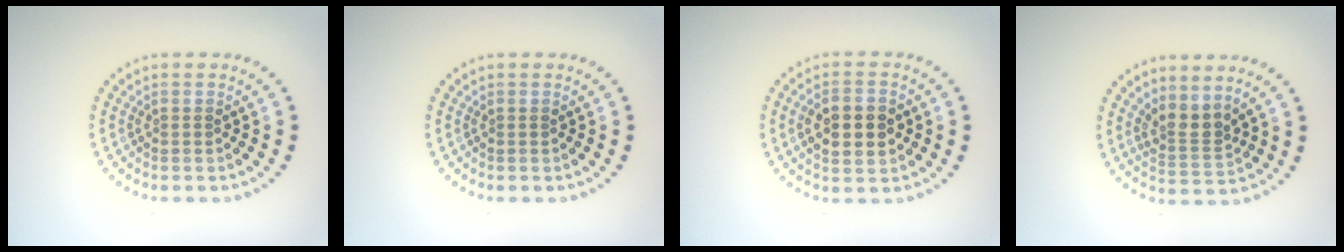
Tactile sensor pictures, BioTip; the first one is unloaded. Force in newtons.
{"total": 0.0}
{"total": 4.7, "press": 4.7, "slide": 0.2}
{"total": 2.6, "press": 1.9, "slide": 1.7}